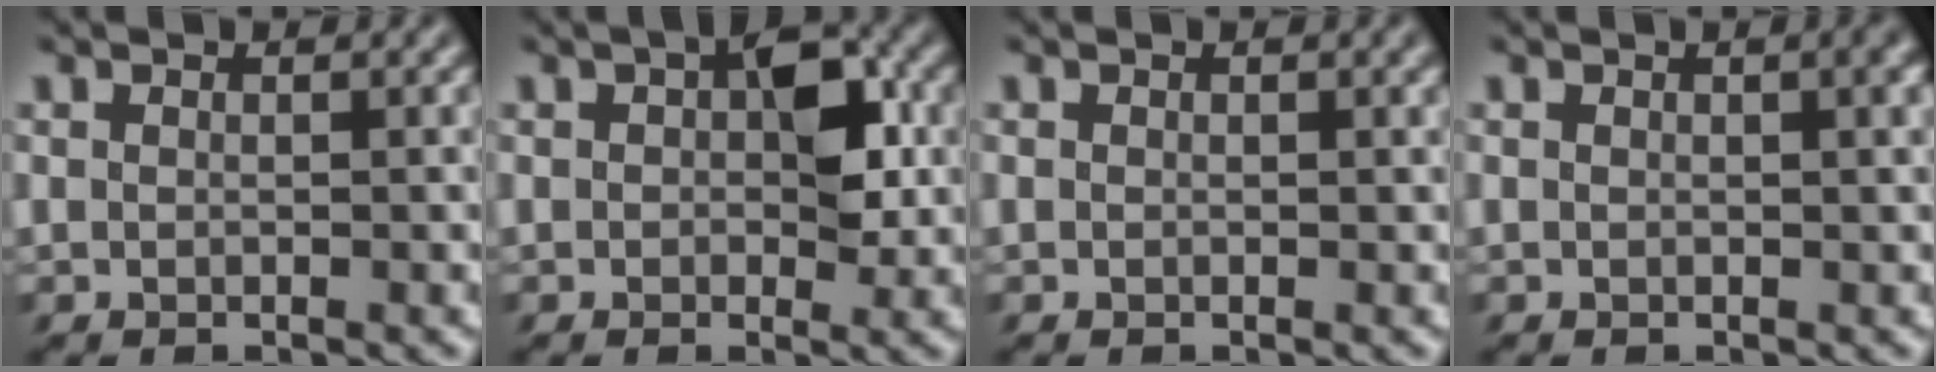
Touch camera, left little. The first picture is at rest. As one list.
[{"total": 5.8, "force": [0.6, 3.3, 4.8], "torque": [-0.084, 0.006, 0.002]}, {"total": 1.2, "force": [0.5, 0.5, 0.9], "torque": [-0.019, 0.001, 0.008]}, {"total": 3.8, "force": [1.4, 1.8, 3.0], "torque": [-0.051, 0.000, 0.030]}]